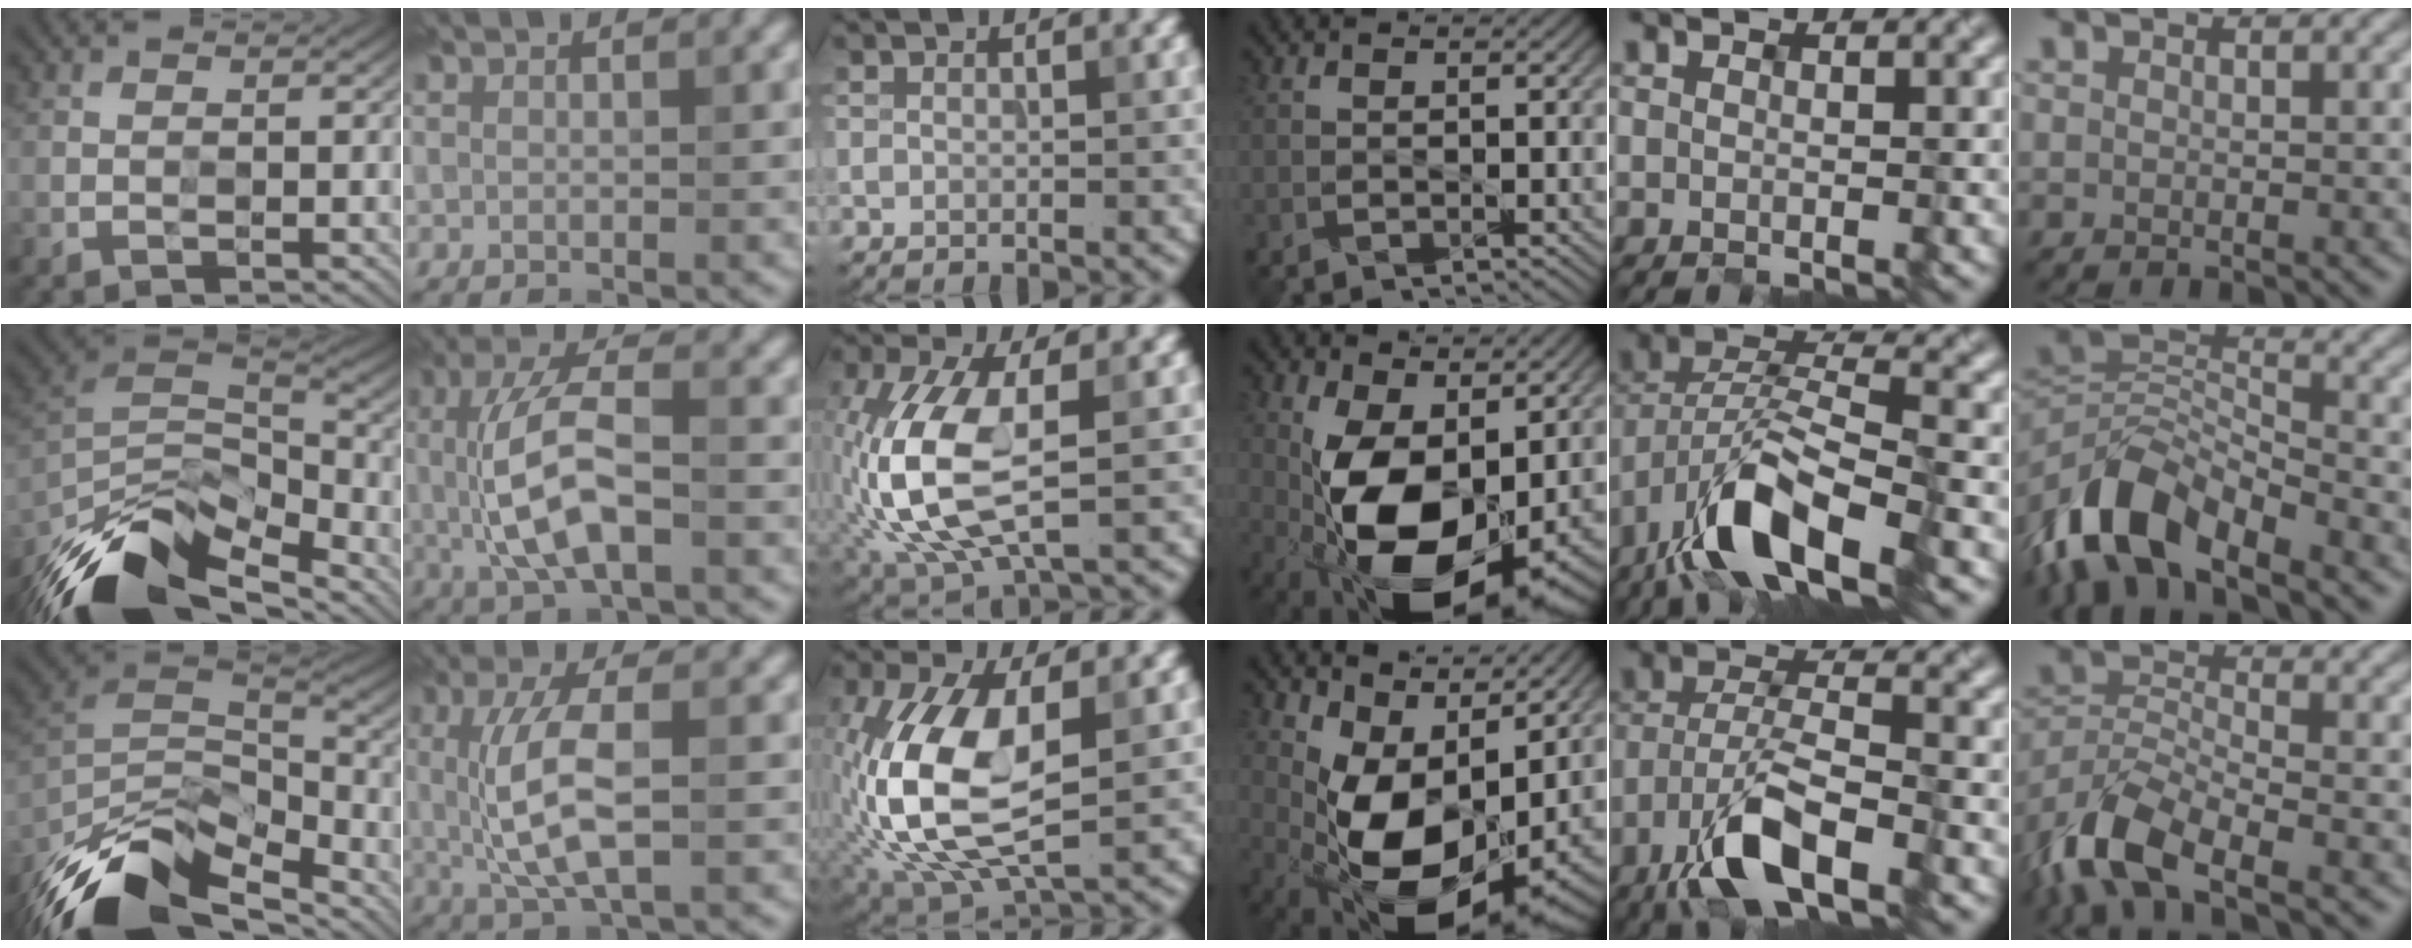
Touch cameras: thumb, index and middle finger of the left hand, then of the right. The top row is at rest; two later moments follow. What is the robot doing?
{"motion": "insert", "object": "ethernet cable"}